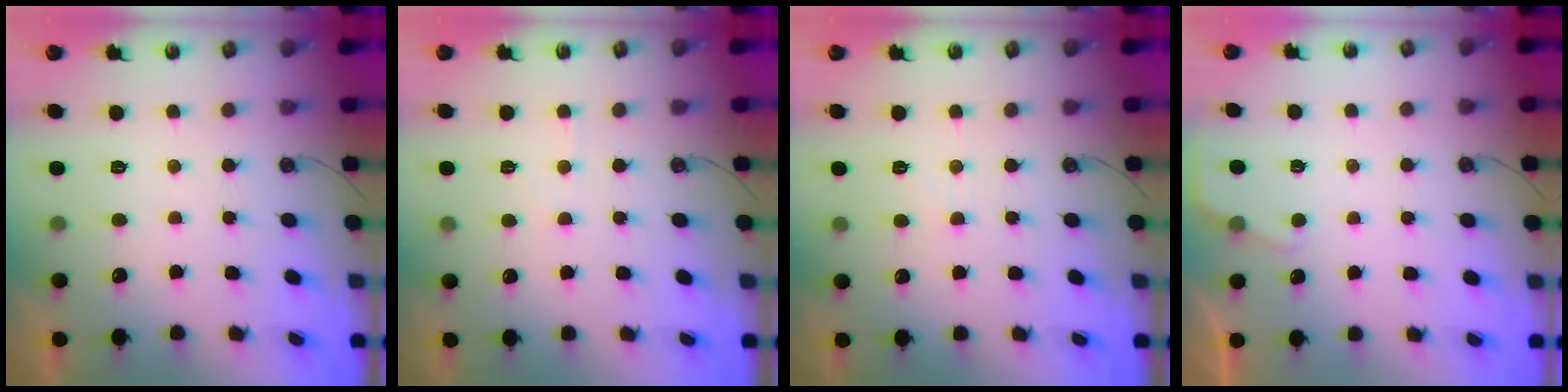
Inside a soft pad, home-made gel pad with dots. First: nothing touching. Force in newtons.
{"total": 4.2, "press": 4.1, "slide": 0.7}
{"total": 3.2, "press": 3.1, "slide": 0.5}
{"total": 3.4, "press": 3.3, "slide": 0.5}